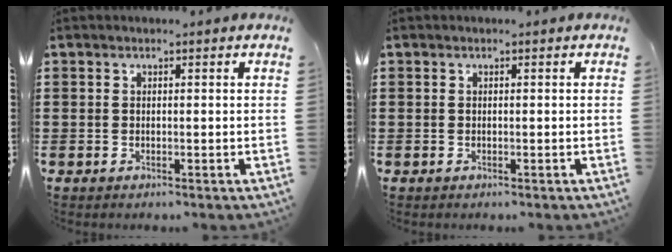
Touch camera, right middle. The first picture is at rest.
{"total": 0.0}